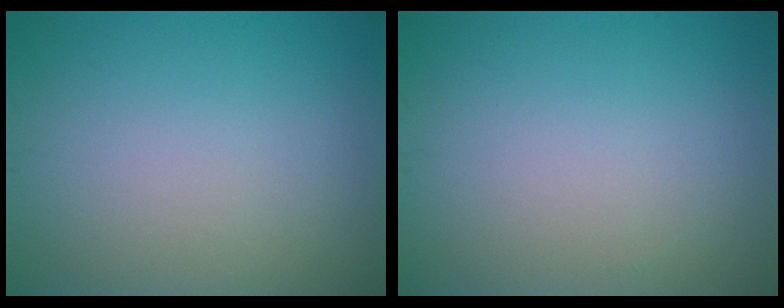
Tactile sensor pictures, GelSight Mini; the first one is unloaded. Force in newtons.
{"total": 0.0}